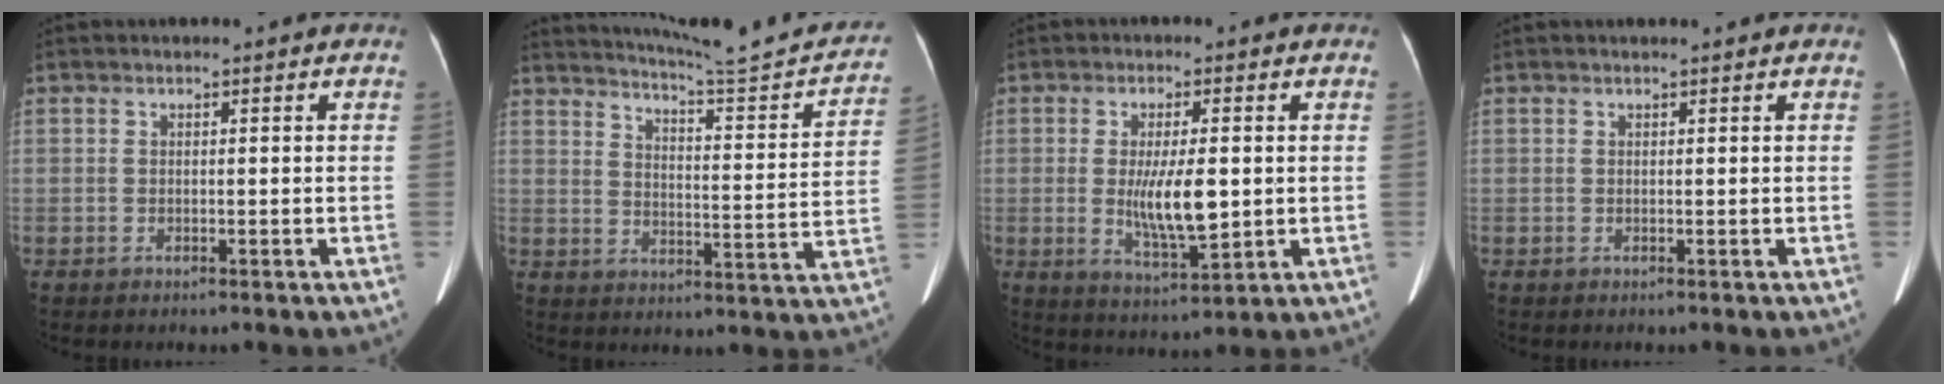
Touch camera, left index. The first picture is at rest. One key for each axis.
{"total": 19.6, "fx": 18.3, "fy": 0.3, "fz": 7.1, "tx": -0.102, "ty": -0.059, "tz": 0.232}
{"total": 7.9, "fx": -0.1, "fy": 2.0, "fz": 7.7, "tx": -0.144, "ty": -0.019, "tz": 0.002}
{"total": 1.3, "fx": 1.1, "fy": 0.1, "fz": 0.6, "tx": -0.008, "ty": 0.017, "tz": 0.019}